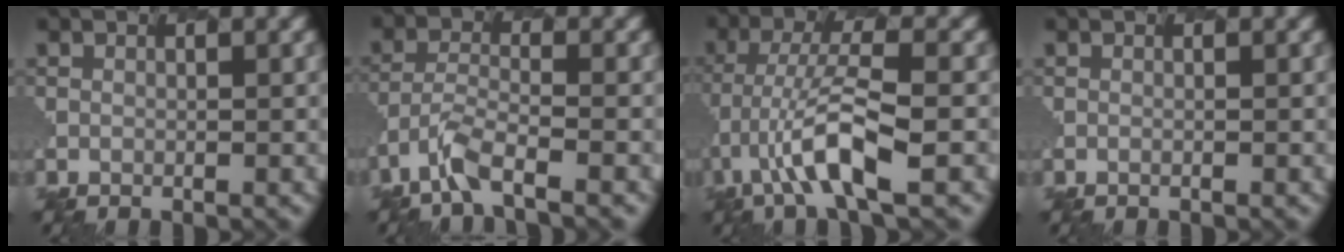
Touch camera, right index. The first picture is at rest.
{"total": 3.5, "force": [-3.0, 0.5, 1.9], "torque": [-0.055, -0.004, -0.070]}
{"total": 6.0, "force": [-2.5, 1.0, 5.3], "torque": [-0.115, 0.014, -0.053]}
{"total": 0.0}